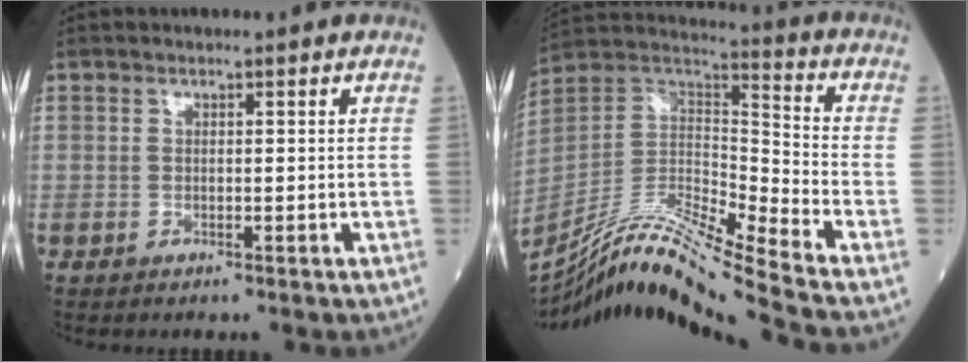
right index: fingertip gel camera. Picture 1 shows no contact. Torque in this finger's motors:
{"motor_torque": [-0.46, -0.61, -0.13, 0.01]}